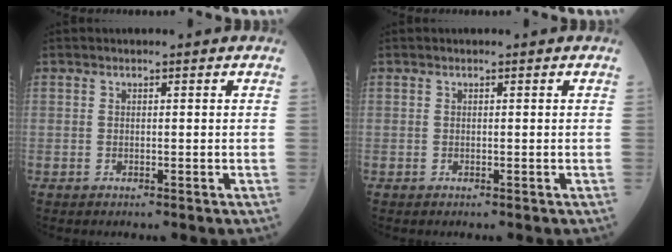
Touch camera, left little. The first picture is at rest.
{"total": 0.0}